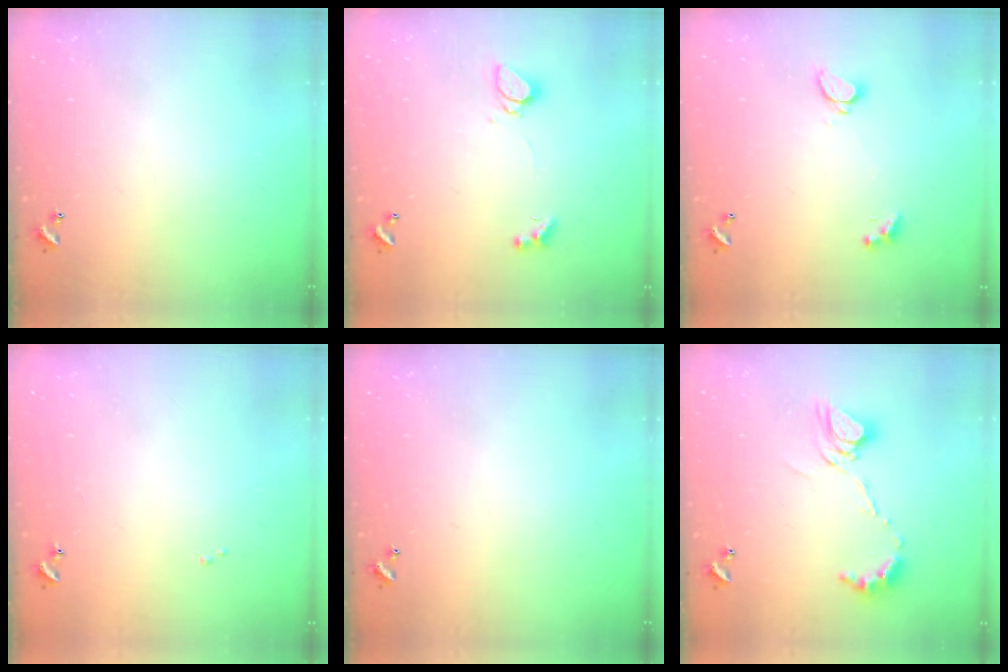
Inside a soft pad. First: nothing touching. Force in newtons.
{"total": 1.3, "press": 1.2, "slide": 0.4}
{"total": 1.7, "press": 1.6, "slide": 0.3}
{"total": 0.0}
{"total": 0.0}
{"total": 12.5, "press": 12.4, "slide": 1.7}